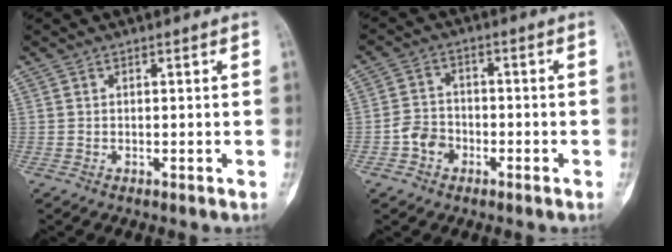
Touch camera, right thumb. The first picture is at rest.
{"total": 4.9, "force": [-2.1, 3.9, 2.1], "torque": [-0.018, 0.021, -0.044]}